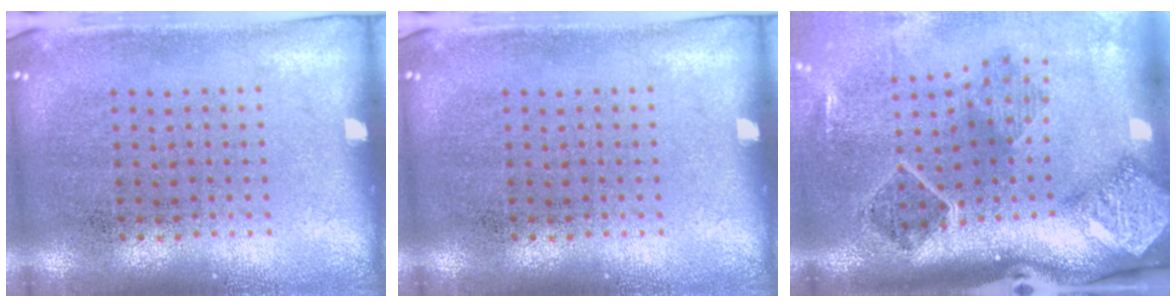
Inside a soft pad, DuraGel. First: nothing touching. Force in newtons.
{"total": 0.0}
{"total": 2.9, "press": 1.9, "slide": 2.2}